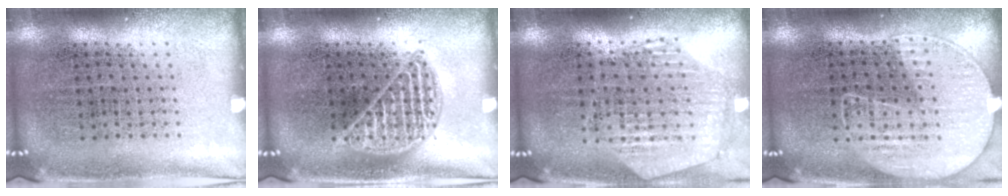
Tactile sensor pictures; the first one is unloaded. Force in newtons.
{"total": 1.8, "press": 1.8, "slide": 0.3}
{"total": 1.1, "press": 1.1, "slide": 0.2}
{"total": 1.1, "press": 1.0, "slide": 0.6}